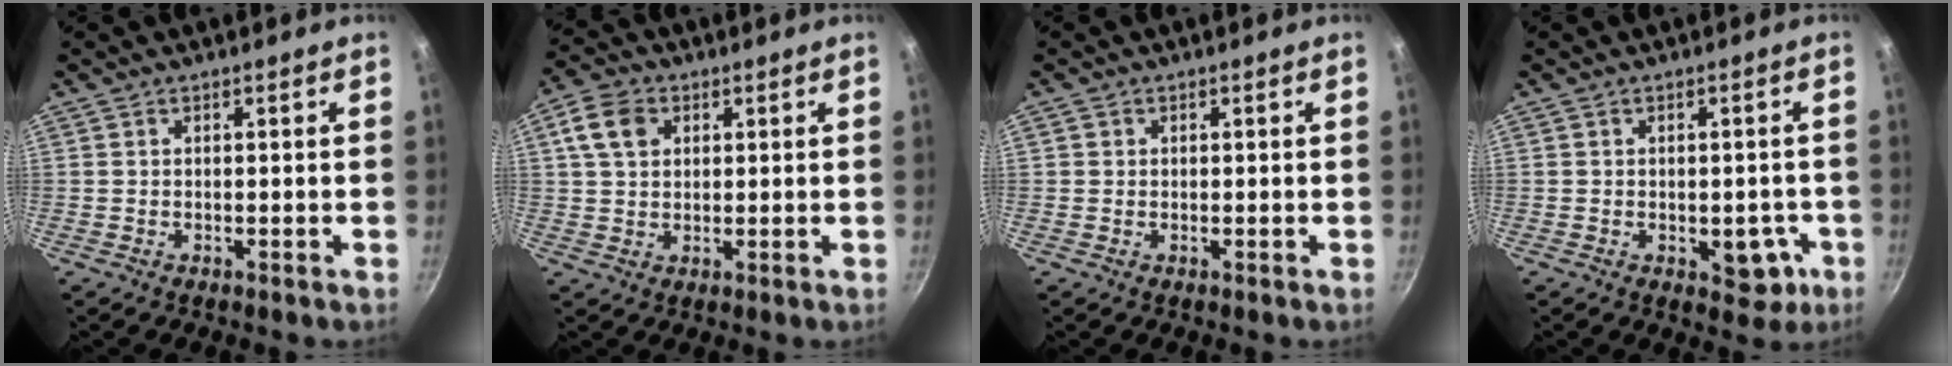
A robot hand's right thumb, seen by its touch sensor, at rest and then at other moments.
{"total": 5.6, "force": [1.7, 4.3, 3.2], "torque": [-0.045, 0.002, 0.026]}
{"total": 0.6, "force": [0.1, 0.6, 0.1], "torque": [0.003, 0.001, 0.000]}
{"total": 6.2, "force": [-1.9, 3.9, 4.4], "torque": [-0.018, 0.009, -0.019]}